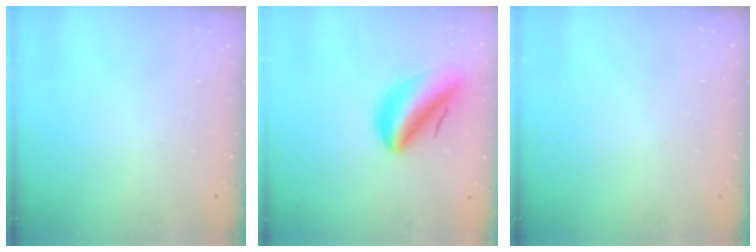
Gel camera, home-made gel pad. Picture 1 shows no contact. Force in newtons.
{"total": 9.6, "press": 9.0, "slide": 3.2}
{"total": 0.0}